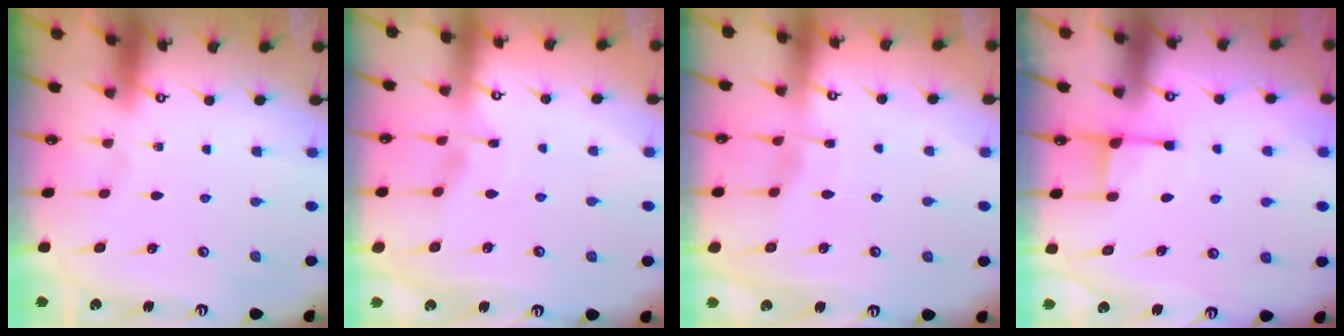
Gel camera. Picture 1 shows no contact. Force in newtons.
{"total": 3.0, "press": 2.9, "slide": 0.4}
{"total": 4.6, "press": 4.6, "slide": 0.3}
{"total": 3.7, "press": 3.6, "slide": 0.8}